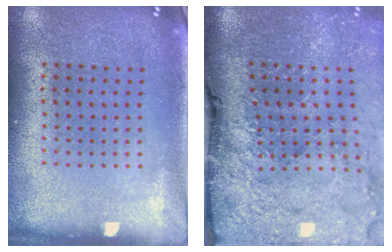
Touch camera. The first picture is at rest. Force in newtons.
{"total": 4.8, "press": 3.7, "slide": 3.0}